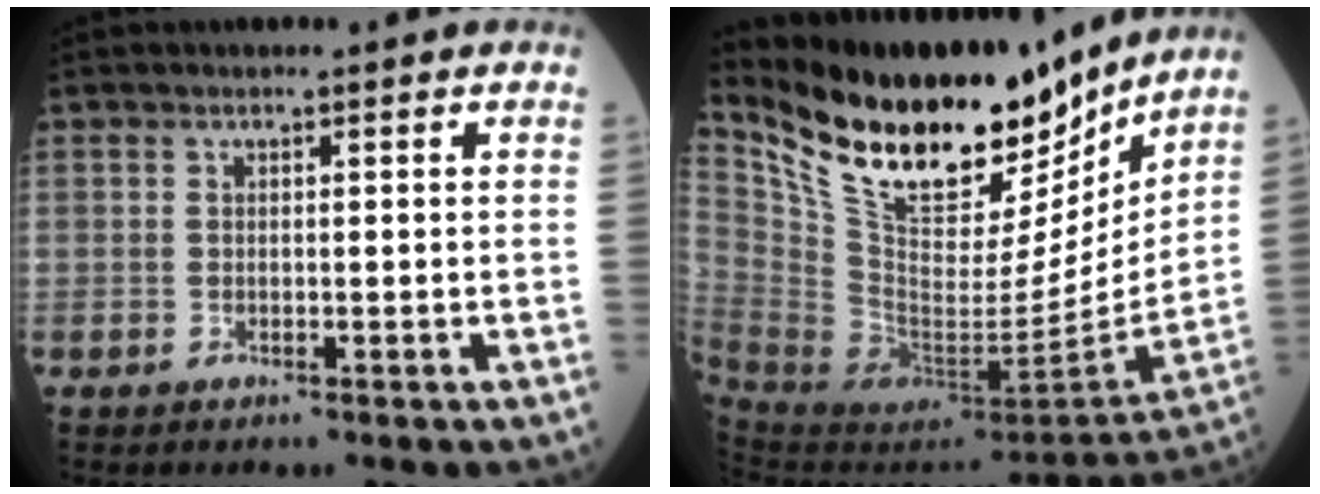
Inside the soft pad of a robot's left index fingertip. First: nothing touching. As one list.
[{"total": 24.3, "force": [19.8, 7.7, 11.9], "torque": [-0.218, -0.028, 0.335]}]